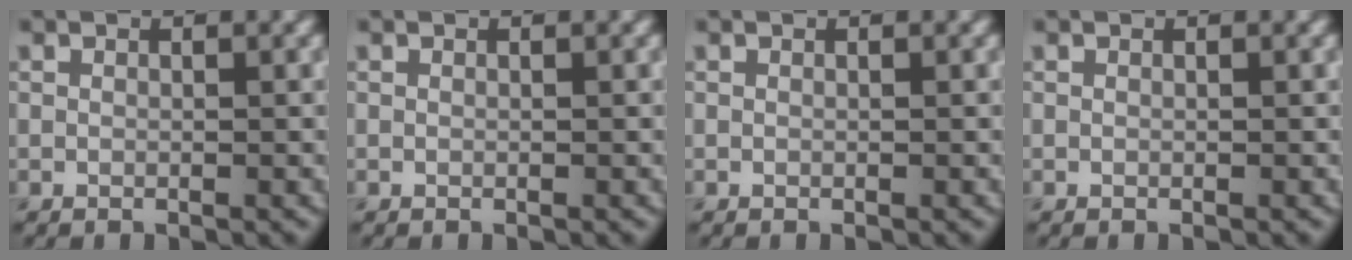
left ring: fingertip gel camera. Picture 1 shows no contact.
{"total": 0.0}
{"total": 0.0}
{"total": 0.0}